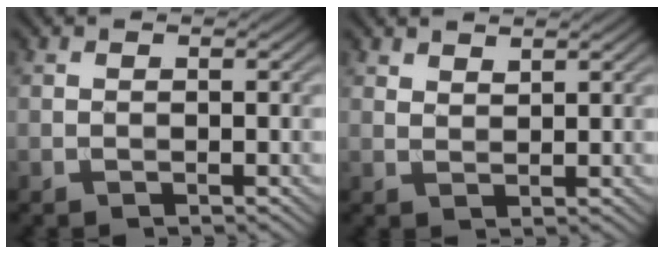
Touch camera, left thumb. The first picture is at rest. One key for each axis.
{"total": 1.8, "fx": 1.6, "fy": 0.5, "fz": 0.6, "tx": -0.018, "ty": -0.001, "tz": 0.035}